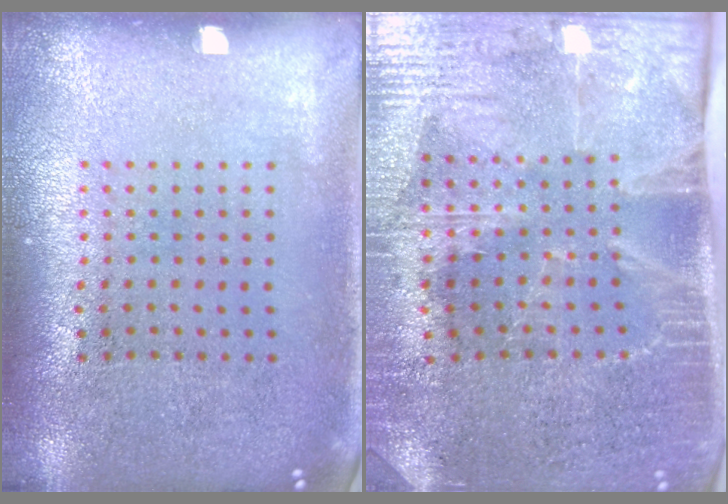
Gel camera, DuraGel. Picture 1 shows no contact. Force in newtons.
{"total": 4.3, "press": 3.6, "slide": 2.3}